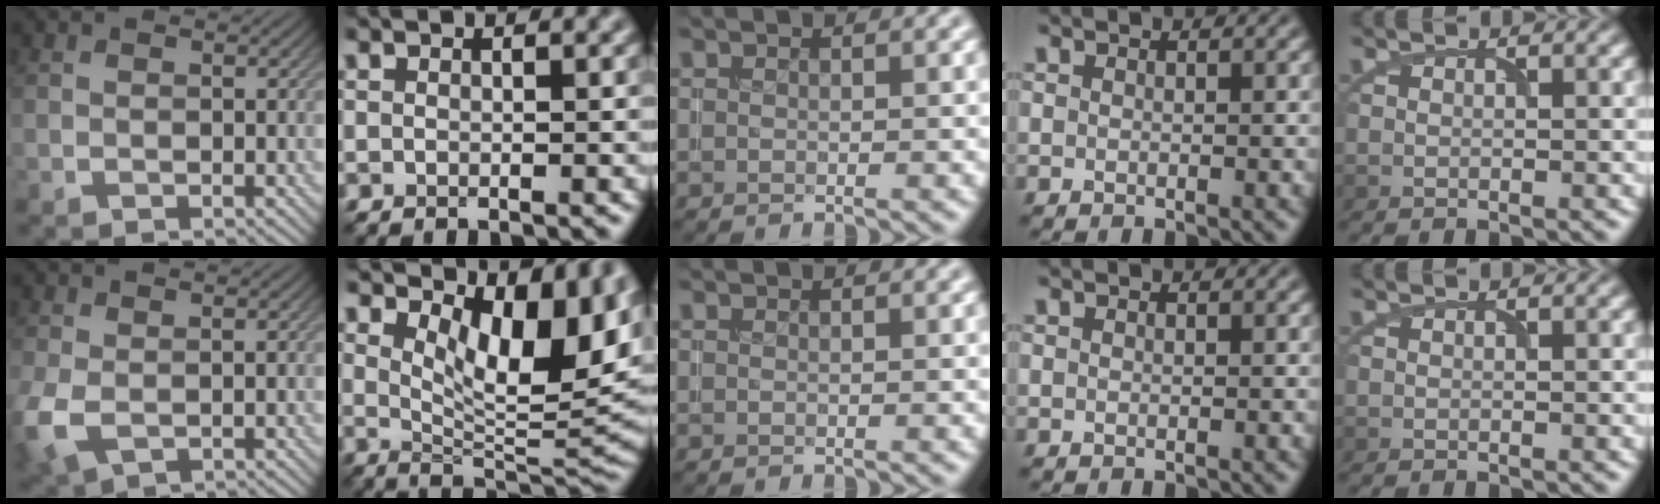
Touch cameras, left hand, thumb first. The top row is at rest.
{"thumb": {"total": 5.2, "force": [-0.9, 3.3, 4.0], "torque": [-0.111, -0.013, -0.019]}, "index": {"total": 10.6, "force": [3.9, 4.4, 8.8], "torque": [-0.131, -0.008, 0.070]}}